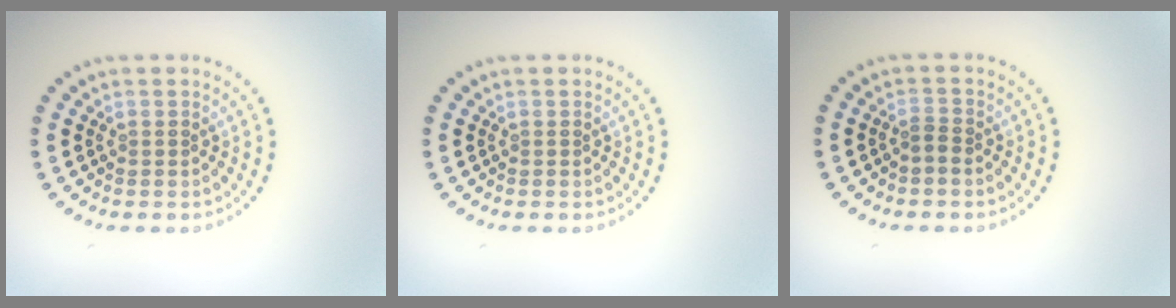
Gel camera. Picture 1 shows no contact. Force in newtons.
{"total": 0.0}
{"total": 1.1, "press": 0.9, "slide": 0.7}